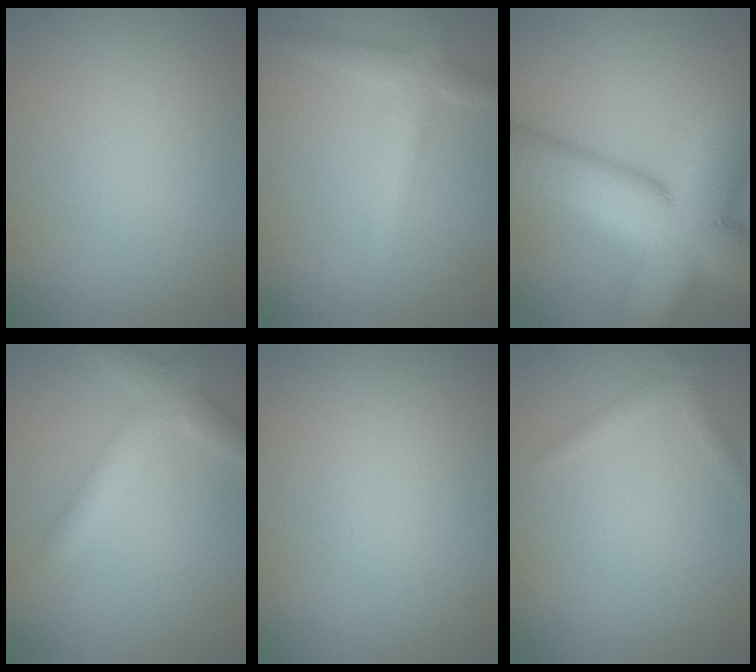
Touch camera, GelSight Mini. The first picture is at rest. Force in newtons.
{"total": 2.9, "press": 2.9, "slide": 0.1}
{"total": 15.2, "press": 15.1, "slide": 1.1}
{"total": 3.7, "press": 3.7, "slide": 0.3}
{"total": 0.0}
{"total": 1.1, "press": 1.1, "slide": 0.1}